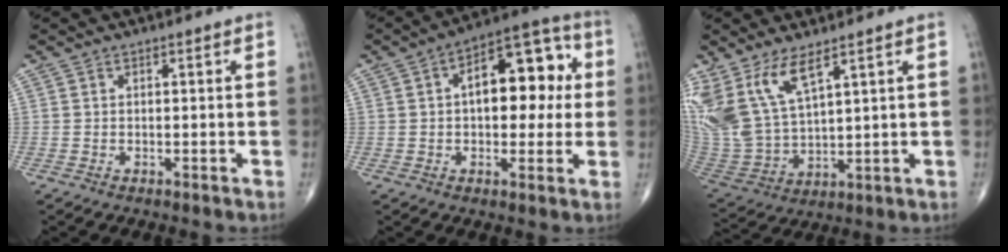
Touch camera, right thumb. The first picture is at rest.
{"total": 15.4, "force": [2.3, 8.2, 12.9], "torque": [-0.148, 0.029, 0.027]}
{"total": 14.3, "force": [8.1, 5.8, 10.2], "torque": [-0.218, -0.037, 0.184]}